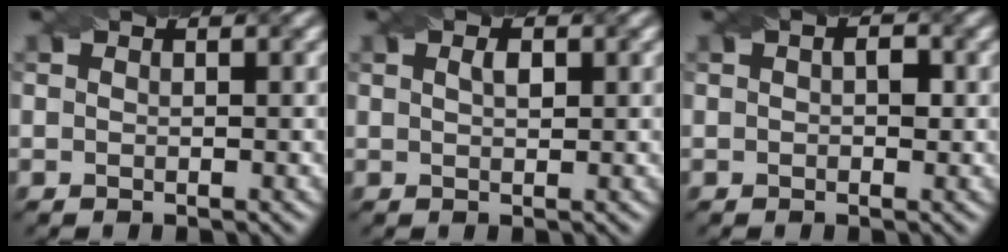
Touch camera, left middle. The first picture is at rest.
{"total": 1.1, "force": [0.5, 0.5, 0.9], "torque": [-0.020, 0.002, 0.010]}
{"total": 1.4, "force": [0.1, 0.8, 1.2], "torque": [-0.017, 0.003, 0.001]}